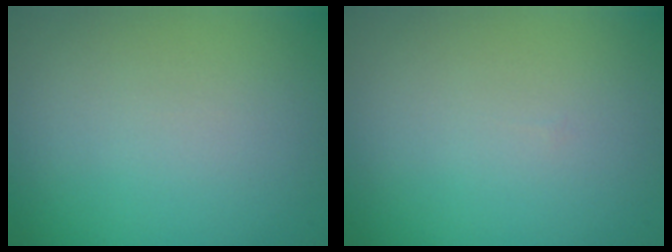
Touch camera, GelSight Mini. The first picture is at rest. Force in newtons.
{"total": 0.0}